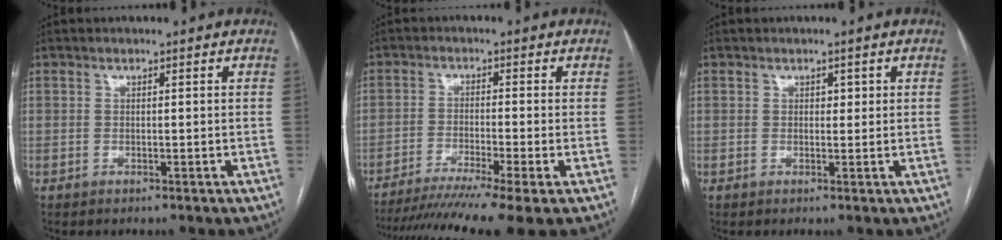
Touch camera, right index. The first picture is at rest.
{"total": 13.0, "force": [-10.0, -1.4, 8.2], "torque": [-0.131, -0.034, -0.158]}
{"total": 1.2, "force": [0.4, 0.8, 0.8], "torque": [-0.008, 0.003, 0.005]}